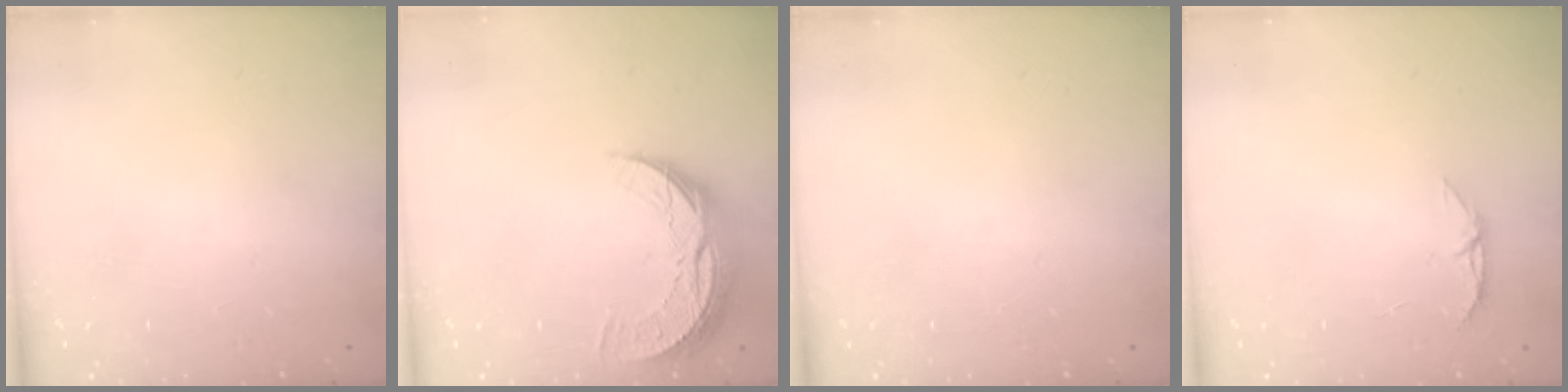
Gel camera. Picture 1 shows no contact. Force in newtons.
{"total": 8.9, "press": 8.9, "slide": 0.6}
{"total": 0.0}
{"total": 4.6, "press": 4.5, "slide": 0.5}